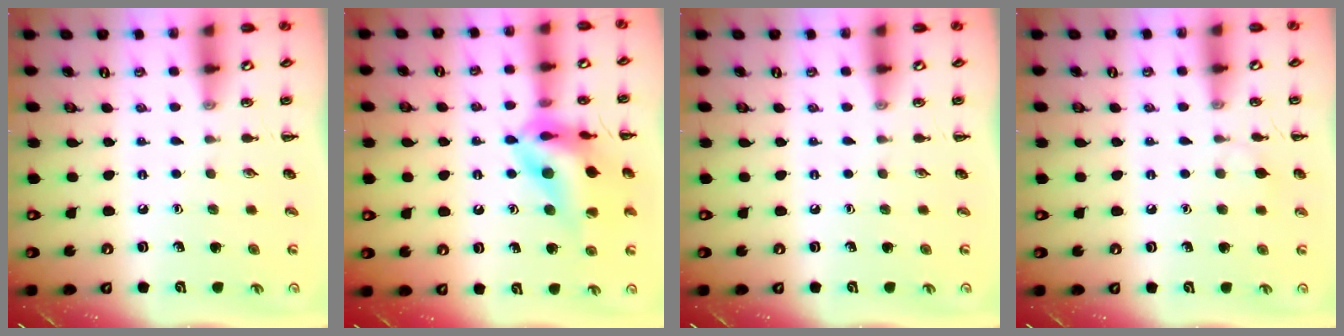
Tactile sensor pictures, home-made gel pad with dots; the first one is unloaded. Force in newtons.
{"total": 16.1, "press": 15.8, "slide": 3.1}
{"total": 0.0}
{"total": 5.4, "press": 5.1, "slide": 1.8}